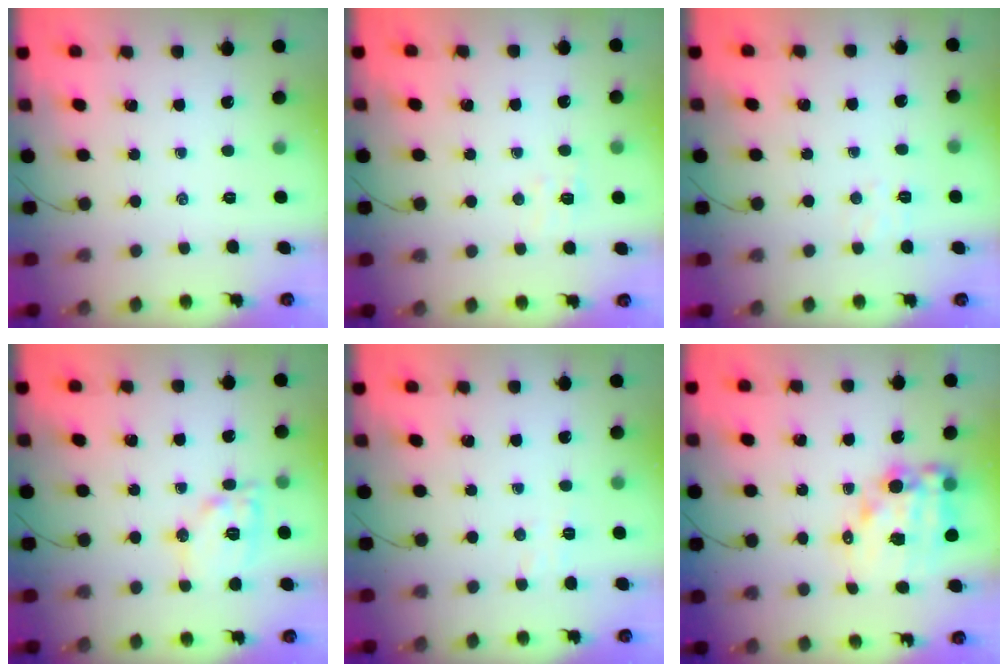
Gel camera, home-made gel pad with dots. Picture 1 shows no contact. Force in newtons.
{"total": 4.4, "press": 4.3, "slide": 0.9}
{"total": 4.7, "press": 4.5, "slide": 1.1}
{"total": 11.8, "press": 11.8, "slide": 0.7}
{"total": 4.7, "press": 4.6, "slide": 0.8}
{"total": 13.8, "press": 13.4, "slide": 3.3}